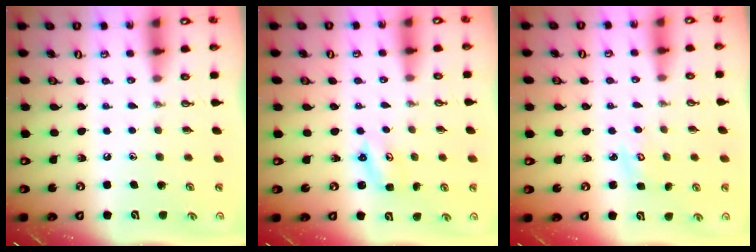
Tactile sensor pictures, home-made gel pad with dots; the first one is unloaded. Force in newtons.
{"total": 2.7, "press": 2.7, "slide": 0.3}
{"total": 3.0, "press": 3.0, "slide": 0.3}